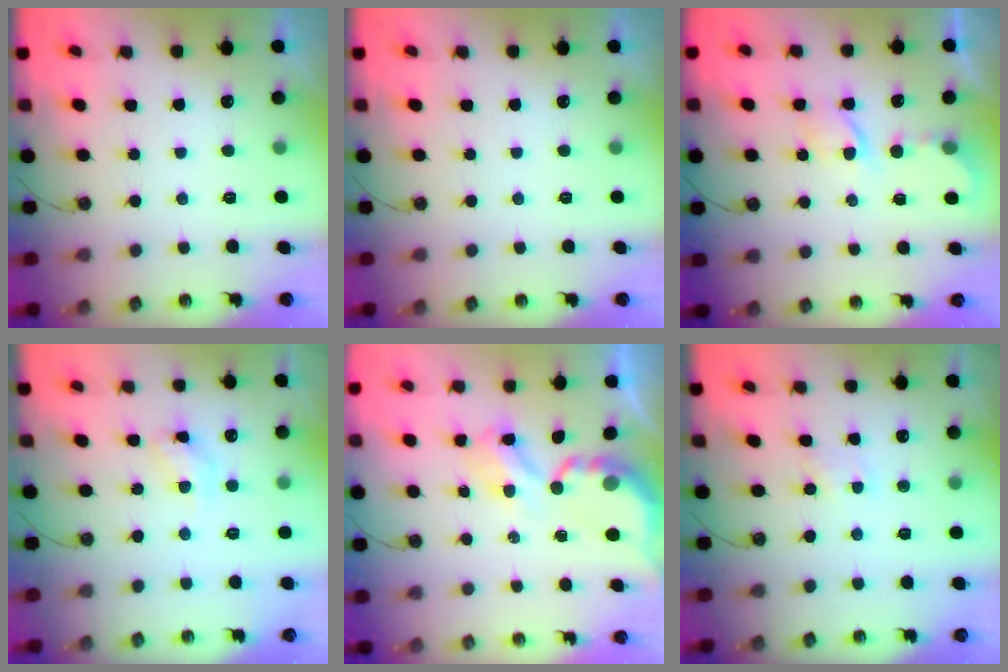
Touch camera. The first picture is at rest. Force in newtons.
{"total": 0.0}
{"total": 3.8, "press": 3.8, "slide": 0.5}
{"total": 10.3, "press": 10.3, "slide": 0.6}
{"total": 5.4, "press": 5.4, "slide": 0.3}
{"total": 2.0, "press": 2.0, "slide": 0.3}